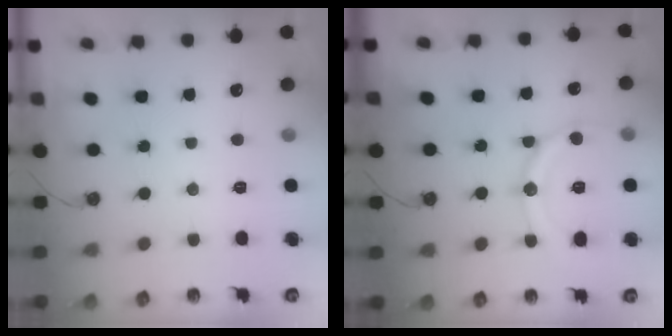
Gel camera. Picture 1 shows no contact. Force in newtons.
{"total": 14.3, "press": 14.2, "slide": 1.5}